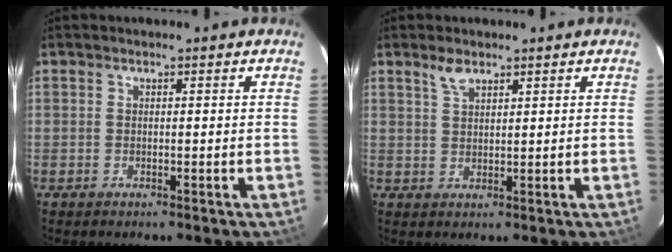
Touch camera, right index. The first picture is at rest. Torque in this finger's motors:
{"motor_torque": [0.05, -0.02, 0.07, 0.04]}